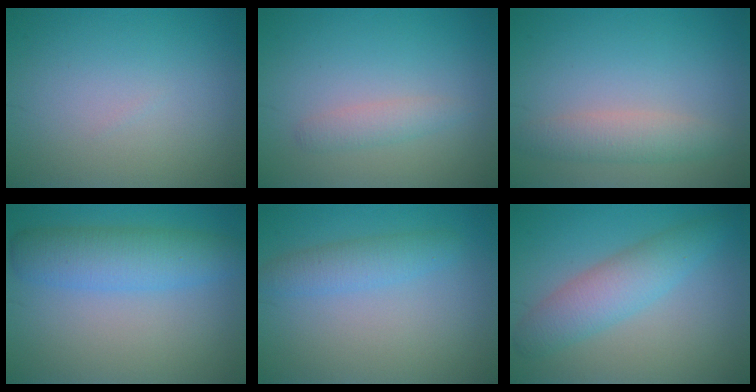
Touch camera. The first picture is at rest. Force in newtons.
{"total": 1.6, "press": 1.6, "slide": 0.0}
{"total": 2.8, "press": 2.8, "slide": 0.0}
{"total": 5.1, "press": 5.1, "slide": 0.1}
{"total": 2.4, "press": 2.4, "slide": 0.1}
{"total": 4.3, "press": 4.3, "slide": 0.1}